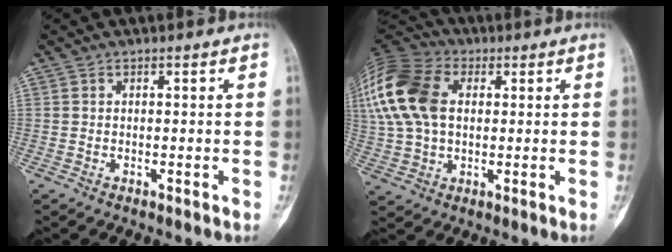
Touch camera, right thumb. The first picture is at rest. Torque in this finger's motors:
{"motor_torque": [-0.83, 1.67, 1.24, 0.72, 0.65]}